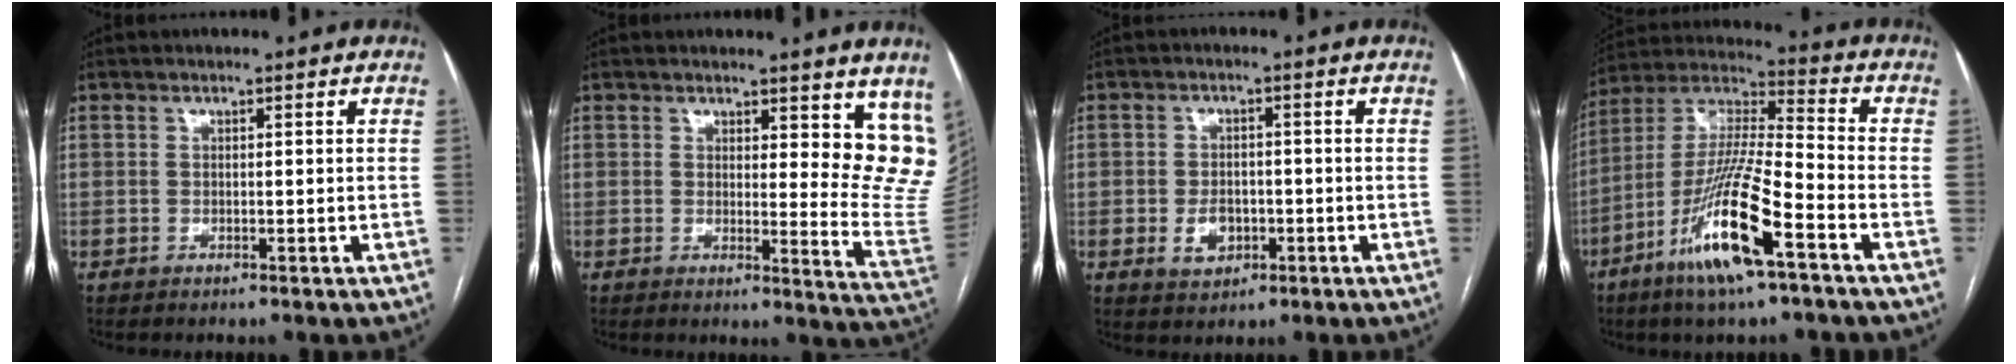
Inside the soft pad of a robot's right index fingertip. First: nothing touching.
{"total": 11.3, "force": [8.0, 3.4, 7.3], "torque": [-0.063, -0.041, 0.074]}
{"total": 4.2, "force": [-1.2, 3.0, 2.7], "torque": [-0.047, 0.003, -0.011]}
{"total": 16.6, "force": [-7.8, 1.3, 14.5], "torque": [-0.296, -0.020, -0.145]}